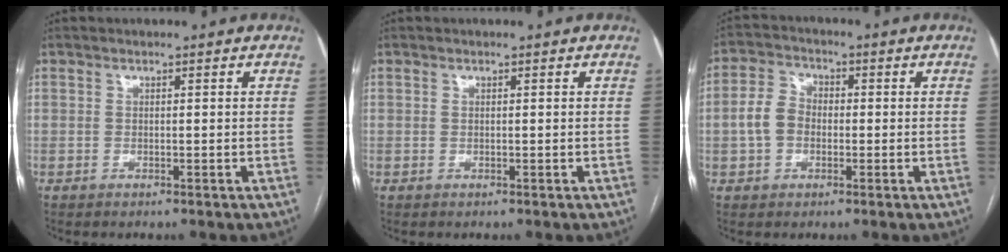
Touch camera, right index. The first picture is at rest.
{"total": 0.0}
{"total": 5.7, "force": [-0.7, 4.4, 3.5], "torque": [-0.086, 0.024, -0.016]}